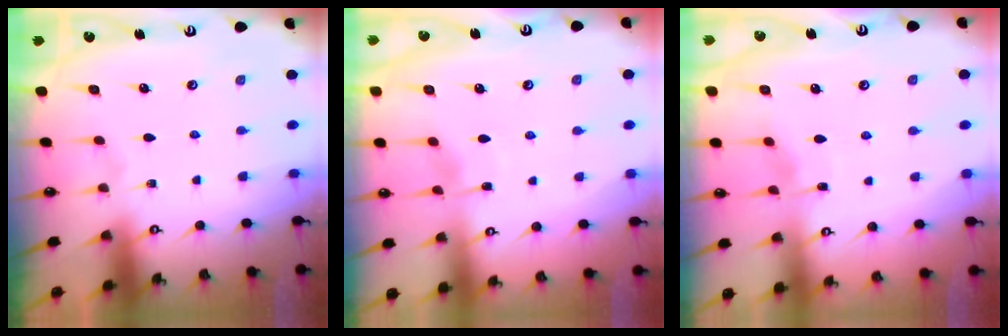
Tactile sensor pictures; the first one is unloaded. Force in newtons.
{"total": 2.8, "press": 2.7, "slide": 0.5}
{"total": 3.7, "press": 3.6, "slide": 0.4}